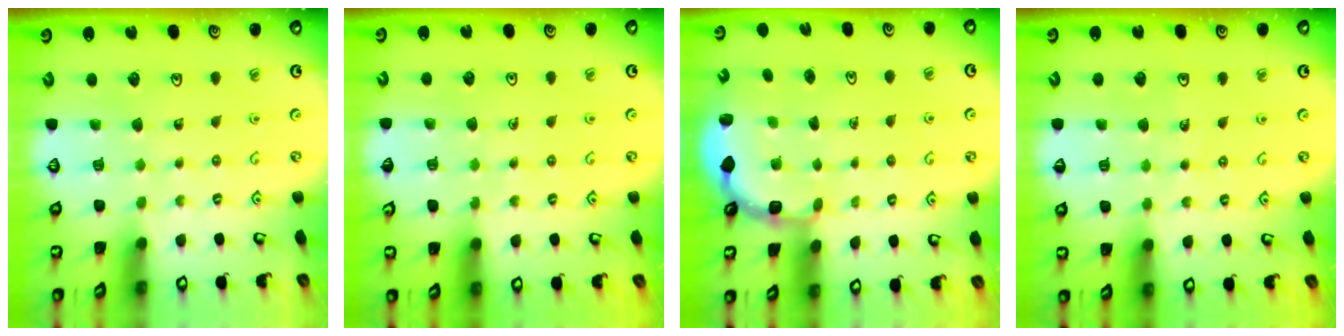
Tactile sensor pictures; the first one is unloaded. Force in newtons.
{"total": 6.5, "press": 6.3, "slide": 1.6}
{"total": 3.0, "press": 2.6, "slide": 1.5}
{"total": 3.7, "press": 3.2, "slide": 1.9}